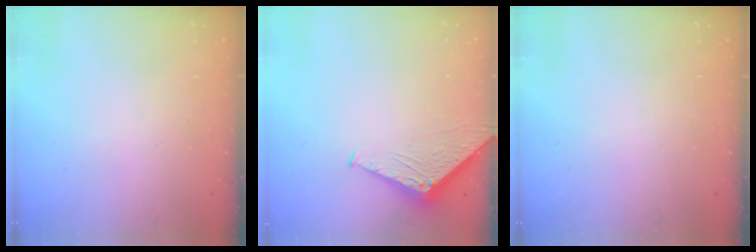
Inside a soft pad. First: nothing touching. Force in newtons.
{"total": 3.8, "press": 3.7, "slide": 0.5}
{"total": 0.0}